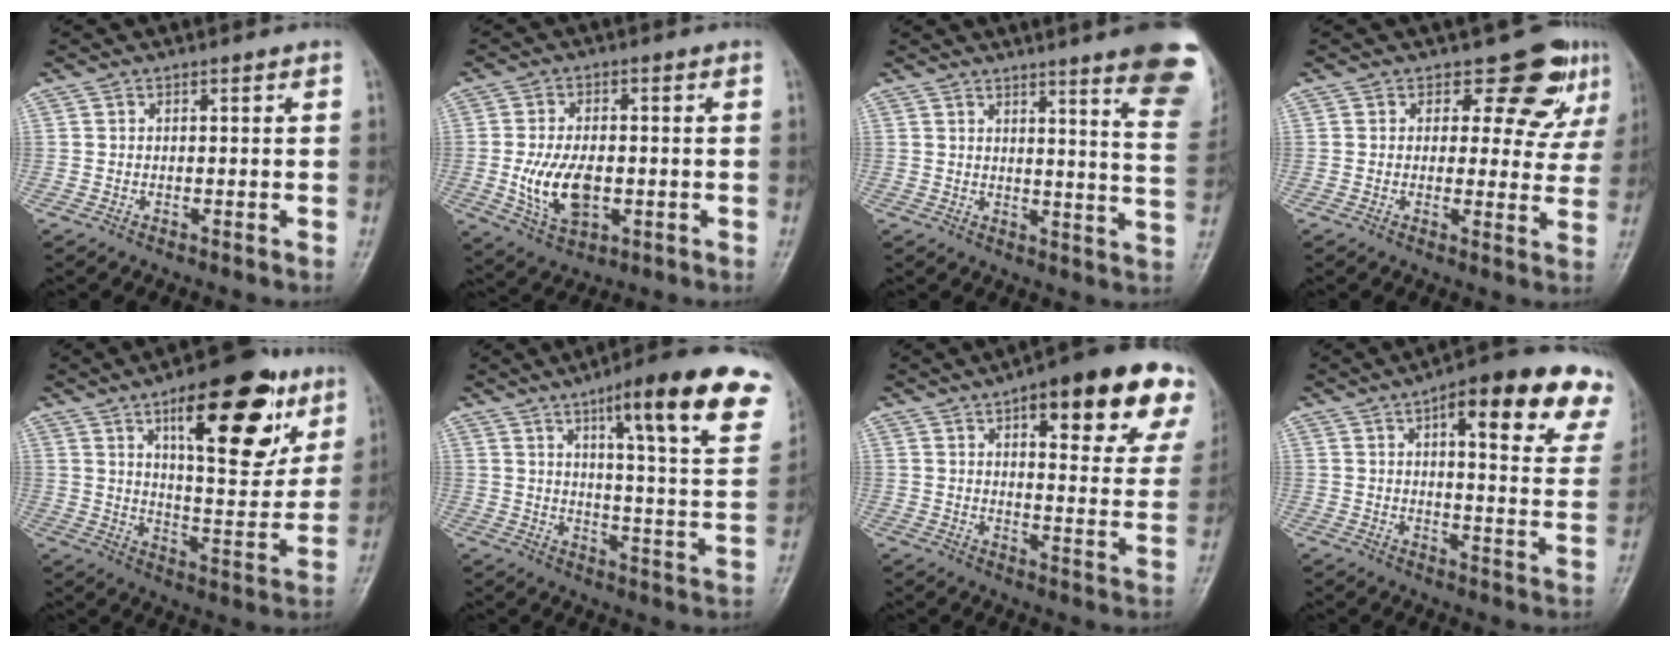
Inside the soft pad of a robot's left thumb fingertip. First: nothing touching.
{"total": 10.0, "force": [-1.5, 5.9, 8.0], "torque": [-0.141, -0.004, -0.020]}
{"total": 16.6, "force": [11.1, 1.5, 12.3], "torque": [-0.127, -0.069, 0.119]}
{"total": 8.1, "force": [5.2, 4.9, 3.8], "torque": [-0.011, -0.031, 0.053]}
{"total": 21.8, "force": [10.8, 8.4, 17.0], "torque": [-0.199, -0.041, 0.162]}
{"total": 21.9, "force": [12.3, 4.1, 17.7], "torque": [-0.217, -0.040, 0.163]}
{"total": 21.1, "force": [11.5, 6.8, 16.3], "torque": [-0.173, -0.031, 0.141]}
{"total": 20.3, "force": [11.0, 6.1, 15.9], "torque": [-0.172, -0.025, 0.126]}